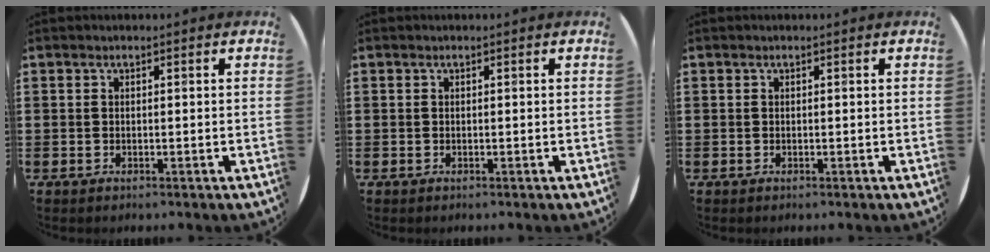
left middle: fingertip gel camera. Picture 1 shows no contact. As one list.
[{"total": 0.0}, {"total": 0.0}]